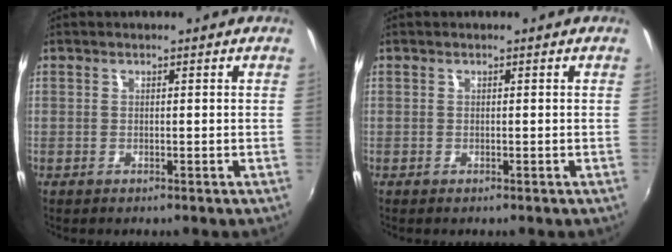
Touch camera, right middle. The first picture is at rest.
{"total": 0.0}